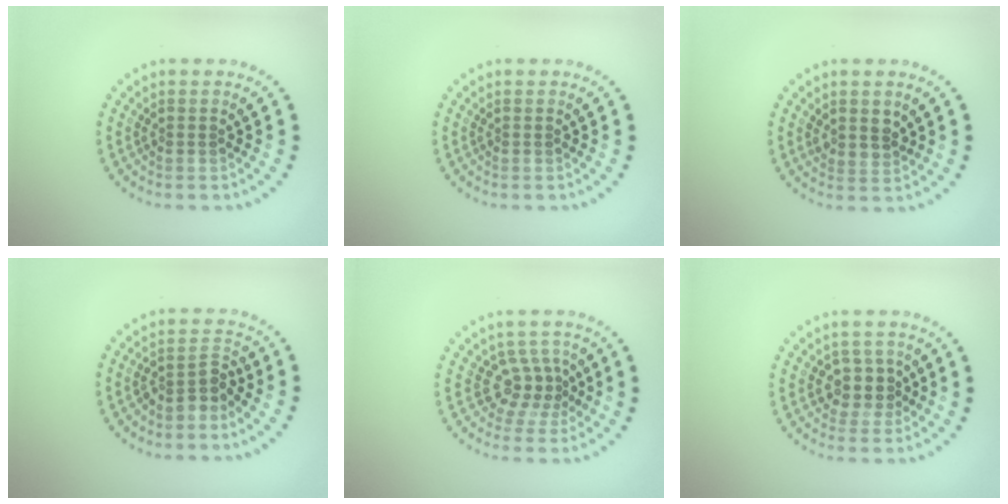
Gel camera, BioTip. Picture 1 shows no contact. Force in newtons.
{"total": 0.0}
{"total": 1.9, "press": 1.7, "slide": 0.7}
{"total": 2.4, "press": 1.8, "slide": 1.6}
{"total": 2.8, "press": 2.0, "slide": 1.9}
{"total": 2.6, "press": 2.2, "slide": 1.3}